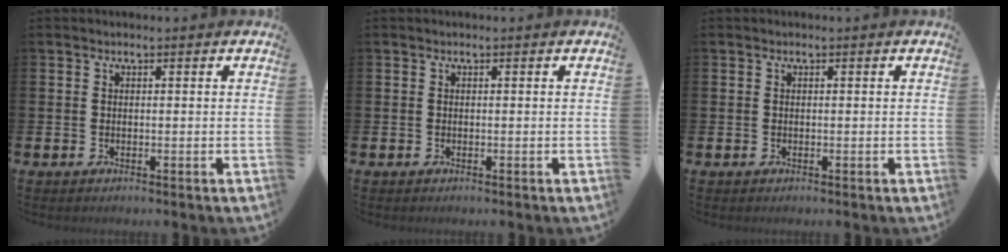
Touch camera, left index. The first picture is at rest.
{"total": 0.0}
{"total": 0.0}